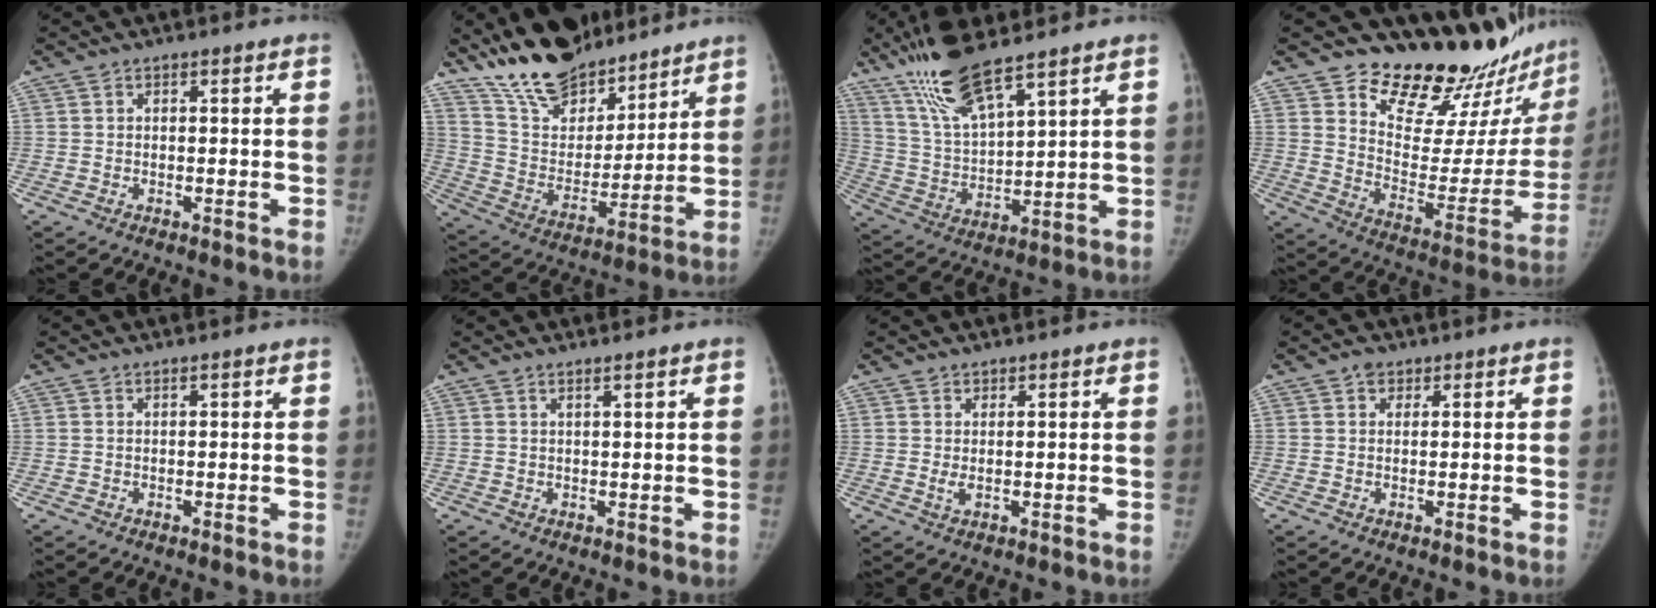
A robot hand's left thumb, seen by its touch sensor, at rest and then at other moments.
{"total": 20.0, "force": [16.3, 8.2, 8.2], "torque": [-0.105, -0.084, 0.289]}
{"total": 14.0, "force": [10.2, 2.9, 9.0], "torque": [-0.174, -0.044, 0.211]}
{"total": 23.3, "force": [20.0, 7.9, 9.1], "torque": [-0.079, -0.164, 0.282]}
{"total": 0.0}
{"total": 1.0, "force": [0.7, -0.2, 0.6], "torque": [-0.017, -0.005, 0.017]}
{"total": 1.3, "force": [0.5, 0.6, 1.0], "torque": [-0.024, -0.006, 0.014]}
{"total": 1.5, "force": [0.9, 1.2, 0.4], "torque": [0.002, -0.002, 0.012]}